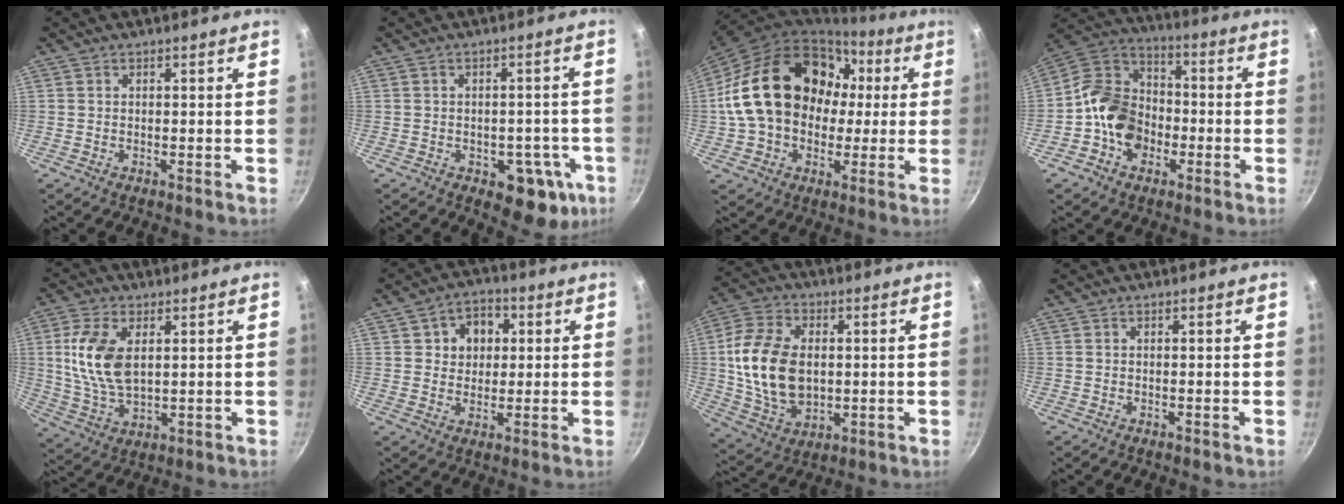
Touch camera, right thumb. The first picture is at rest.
{"total": 10.6, "force": [-3.8, 6.5, 7.4], "torque": [-0.040, 0.018, -0.041]}
{"total": 24.3, "force": [2.6, 18.3, 15.7], "torque": [-0.260, 0.057, 0.051]}
{"total": 13.6, "force": [-3.7, 10.8, 7.4], "torque": [-0.099, 0.042, -0.087]}
{"total": 11.9, "force": [2.5, 6.7, 9.5], "torque": [-0.185, -0.013, 0.054]}
{"total": 7.8, "force": [2.1, 6.5, 3.8], "torque": [-0.021, 0.002, 0.025]}
{"total": 16.8, "force": [0.8, 11.3, 12.5], "torque": [-0.224, -0.002, 0.020]}
{"total": 0.0}